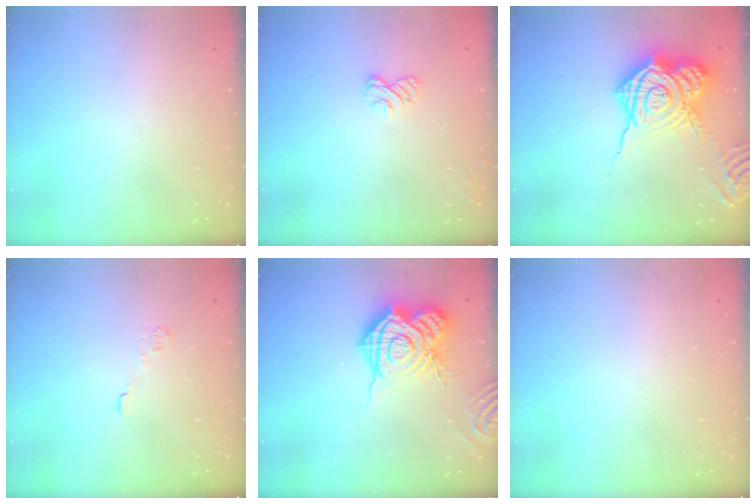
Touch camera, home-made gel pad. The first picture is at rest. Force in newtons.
{"total": 3.3, "press": 3.1, "slide": 1.3}
{"total": 20.6, "press": 20.6, "slide": 1.6}
{"total": 3.5, "press": 3.5, "slide": 0.4}
{"total": 18.9, "press": 18.8, "slide": 1.3}
{"total": 0.0}